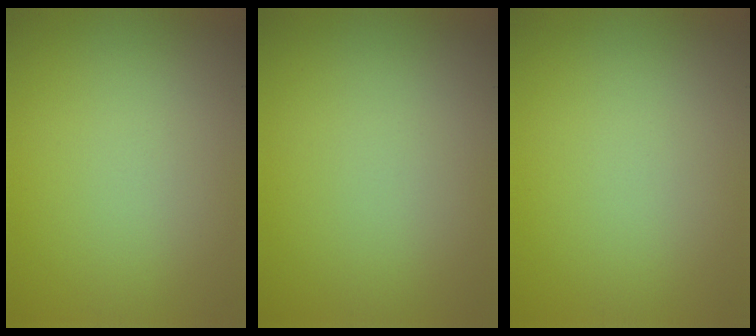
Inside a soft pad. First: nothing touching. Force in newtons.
{"total": 0.0}
{"total": 0.0}